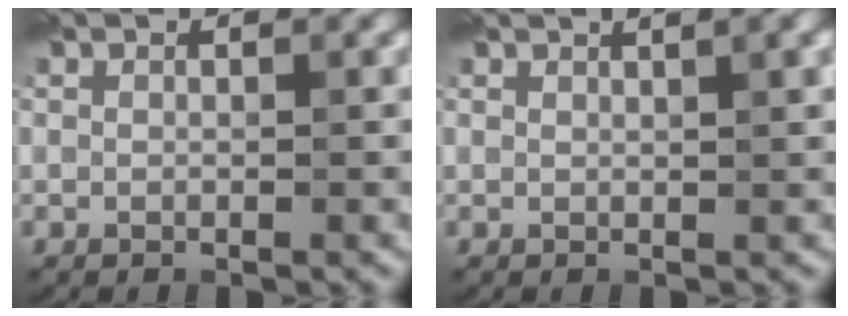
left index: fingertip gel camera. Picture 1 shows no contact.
{"total": 2.6, "force": [1.5, 0.6, 2.1], "torque": [-0.015, 0.004, 0.018]}